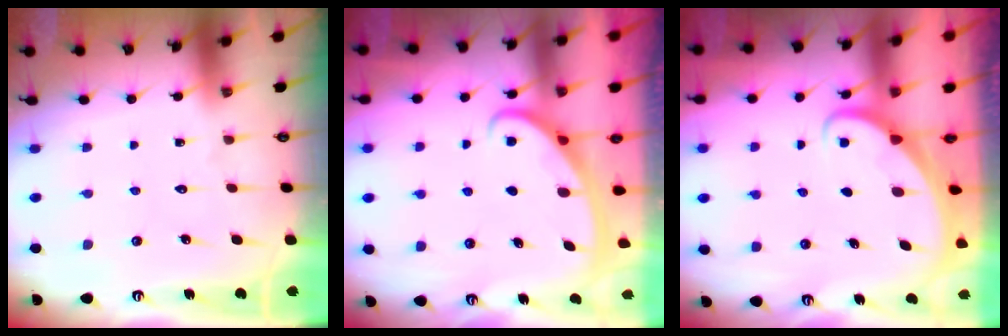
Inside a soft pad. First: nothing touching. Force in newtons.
{"total": 3.0, "press": 3.0, "slide": 0.4}
{"total": 1.6, "press": 1.6, "slide": 0.1}